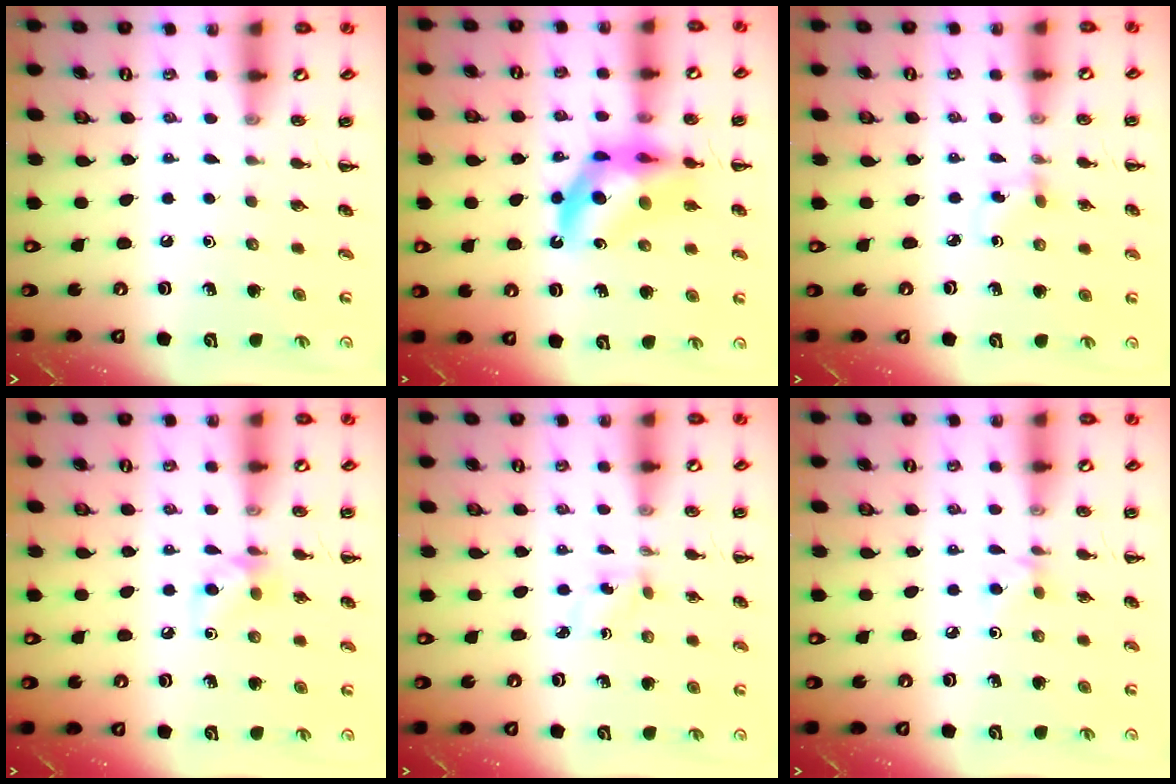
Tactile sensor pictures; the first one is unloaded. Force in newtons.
{"total": 10.1, "press": 9.5, "slide": 3.3}
{"total": 2.0, "press": 1.7, "slide": 1.0}
{"total": 7.0, "press": 6.8, "slide": 1.7}
{"total": 2.2, "press": 2.1, "slide": 0.8}
{"total": 2.9, "press": 2.6, "slide": 1.2}